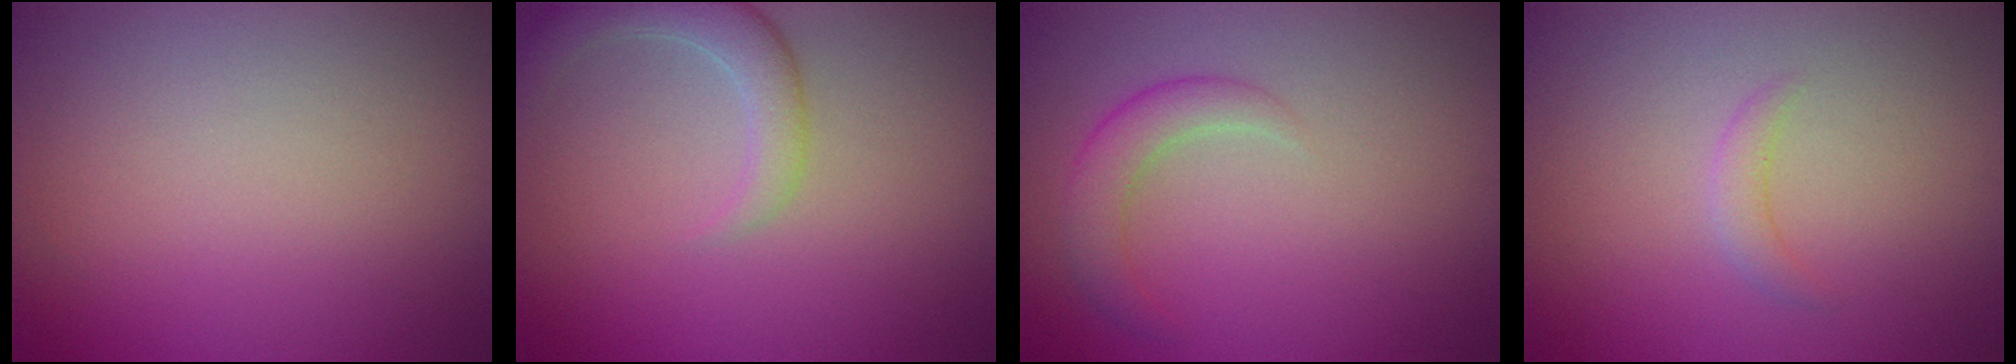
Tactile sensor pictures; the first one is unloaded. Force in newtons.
{"total": 3.4, "press": 3.4, "slide": 0.4}
{"total": 2.5, "press": 2.5, "slide": 0.1}
{"total": 1.2, "press": 1.2, "slide": 0.2}